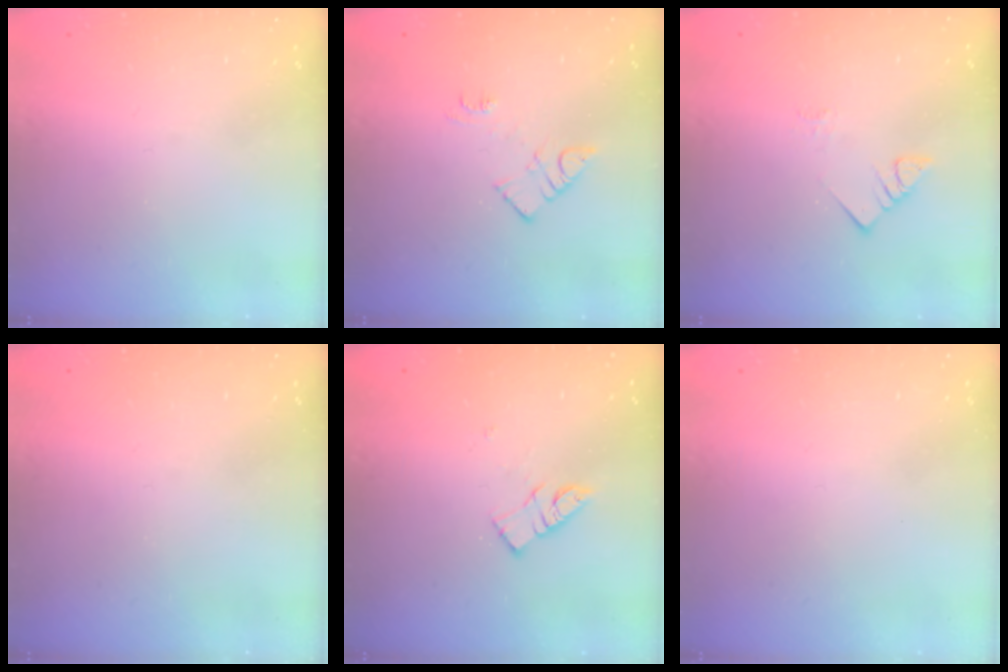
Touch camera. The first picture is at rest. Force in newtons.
{"total": 5.6, "press": 5.5, "slide": 0.6}
{"total": 3.6, "press": 3.6, "slide": 0.6}
{"total": 0.0}
{"total": 9.1, "press": 9.1, "slide": 0.4}
{"total": 1.8, "press": 1.8, "slide": 0.2}